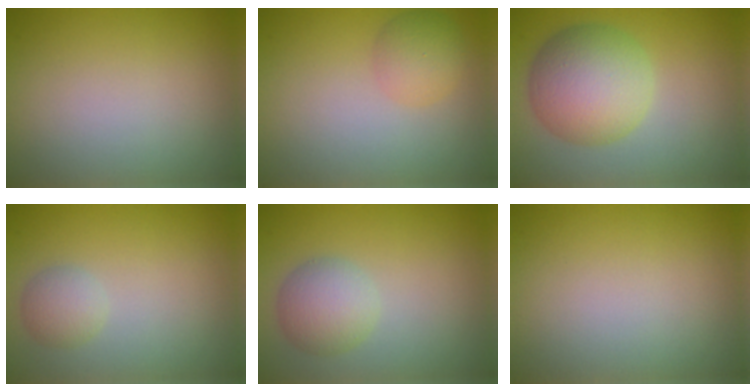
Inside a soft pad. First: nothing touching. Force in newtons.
{"total": 2.5, "press": 2.5, "slide": 0.1}
{"total": 7.1, "press": 7.1, "slide": 0.1}
{"total": 1.8, "press": 1.8, "slide": 0.0}
{"total": 3.3, "press": 3.3, "slide": 0.0}
{"total": 0.0}